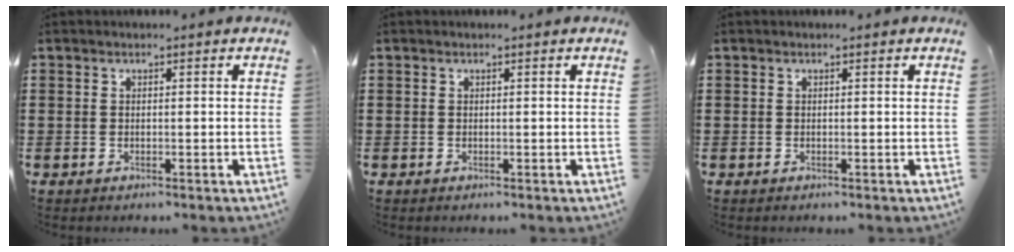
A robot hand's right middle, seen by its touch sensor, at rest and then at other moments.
{"total": 0.0}
{"total": 0.0}